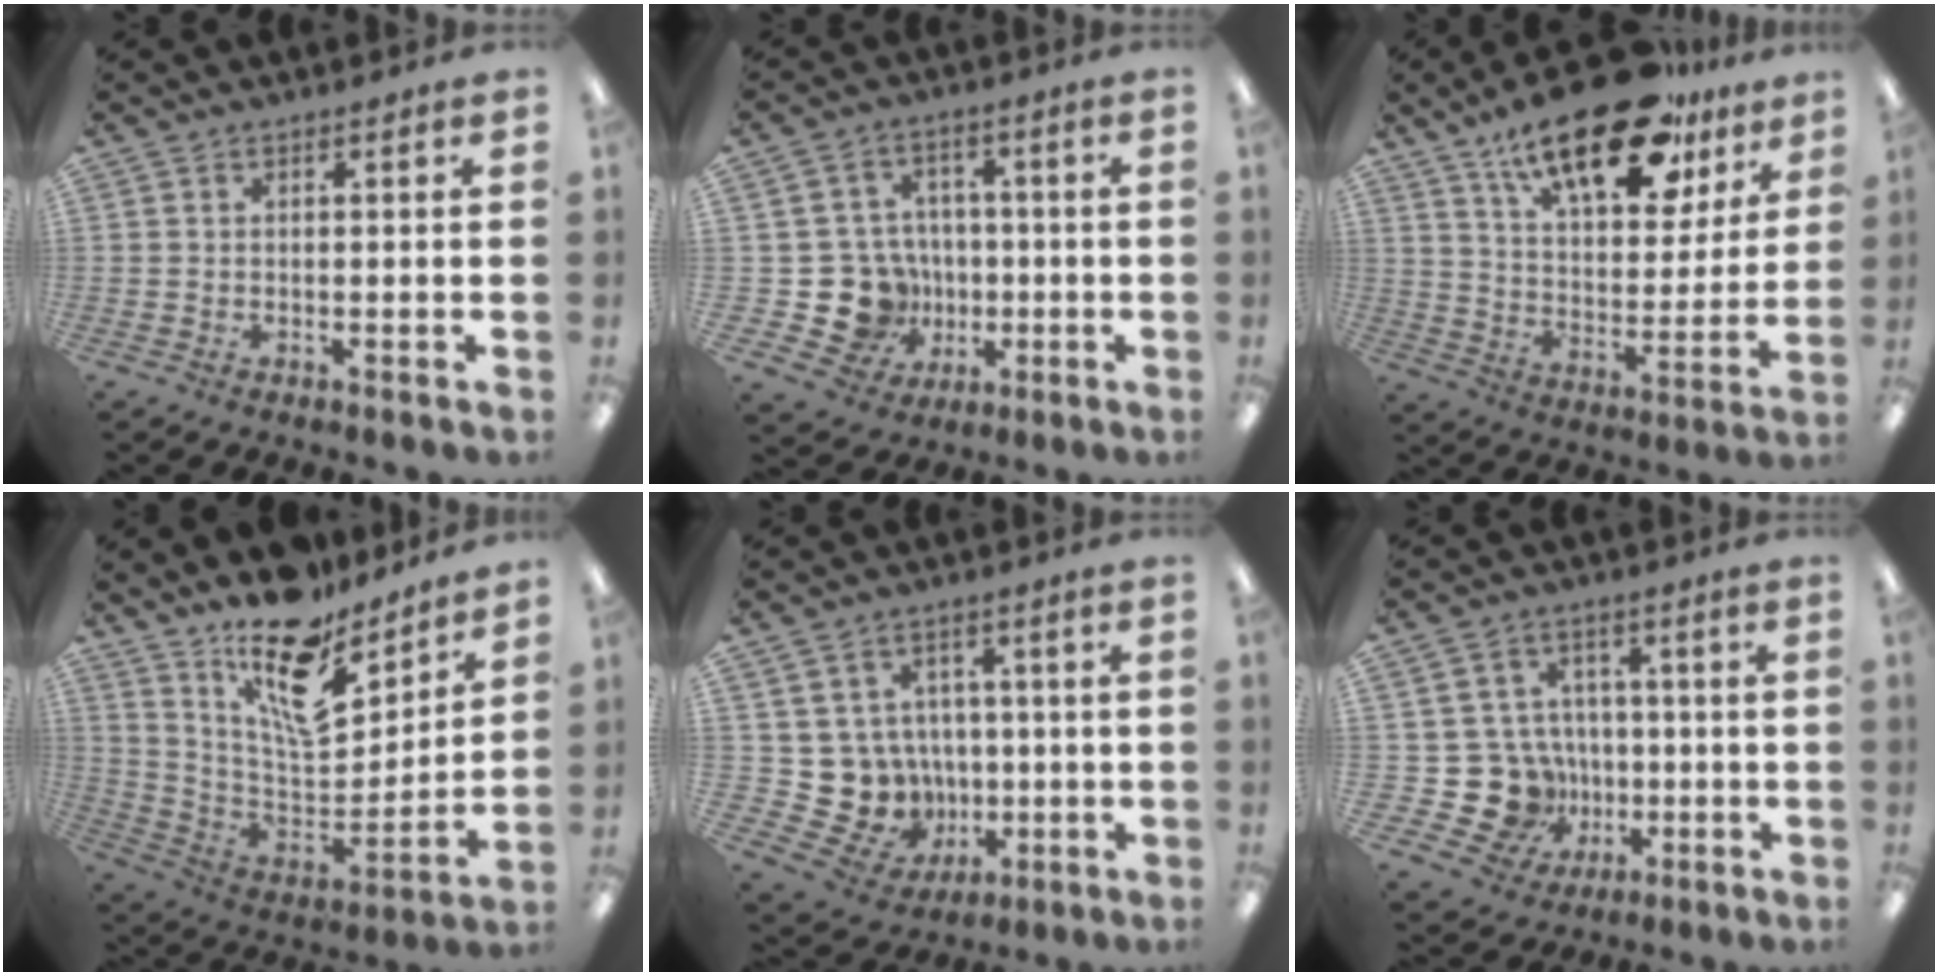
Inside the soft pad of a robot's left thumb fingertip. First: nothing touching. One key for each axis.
{"total": 13.0, "fx": -3.1, "fy": 11.8, "fz": 4.7, "tx": -0.105, "ty": 0.025, "tz": -0.042}
{"total": 22.0, "fx": 14.7, "fy": 9.1, "fz": 13.5, "tx": -0.207, "ty": -0.078, "tz": 0.247}
{"total": 17.8, "fx": 12.8, "fy": 7.2, "fz": 10.0, "tx": -0.167, "ty": -0.100, "tz": 0.226}
{"total": 9.7, "fx": 0.0, "fy": 9.5, "fz": 2.0, "tx": -0.072, "ty": -0.006, "tz": 0.016}
{"total": 14.0, "fx": -2.9, "fy": 12.8, "fz": 5.0, "tx": -0.120, "ty": 0.018, "tz": -0.038}